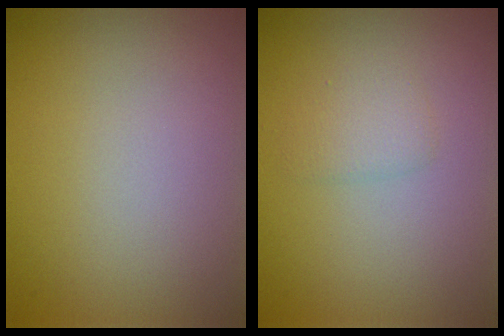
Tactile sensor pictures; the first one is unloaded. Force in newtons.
{"total": 1.3, "press": 1.3, "slide": 0.0}